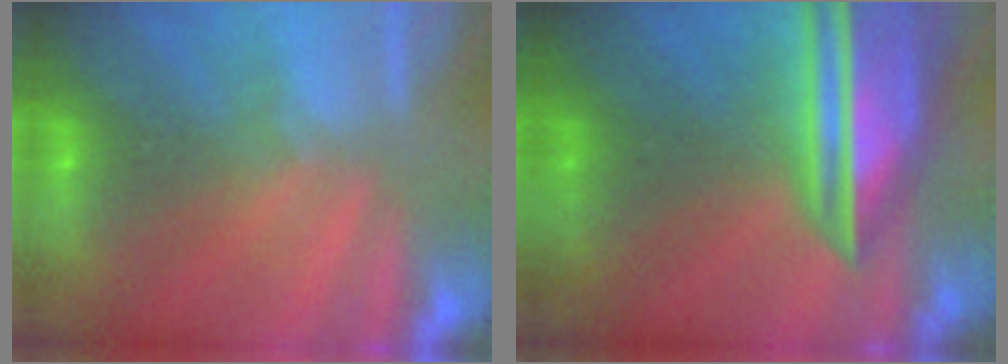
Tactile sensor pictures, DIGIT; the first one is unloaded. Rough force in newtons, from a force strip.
{"total": 7.2}